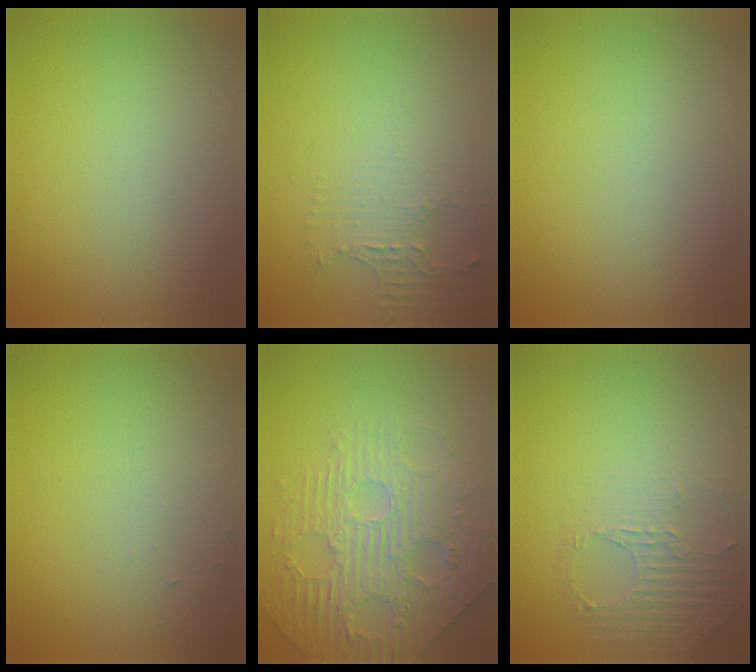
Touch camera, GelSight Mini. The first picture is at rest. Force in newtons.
{"total": 2.0, "press": 1.4, "slide": 1.4}
{"total": 0.0}
{"total": 0.6, "press": 0.6, "slide": 0.1}
{"total": 4.4, "press": 4.4, "slide": 0.6}
{"total": 1.6, "press": 1.0, "slide": 1.2}